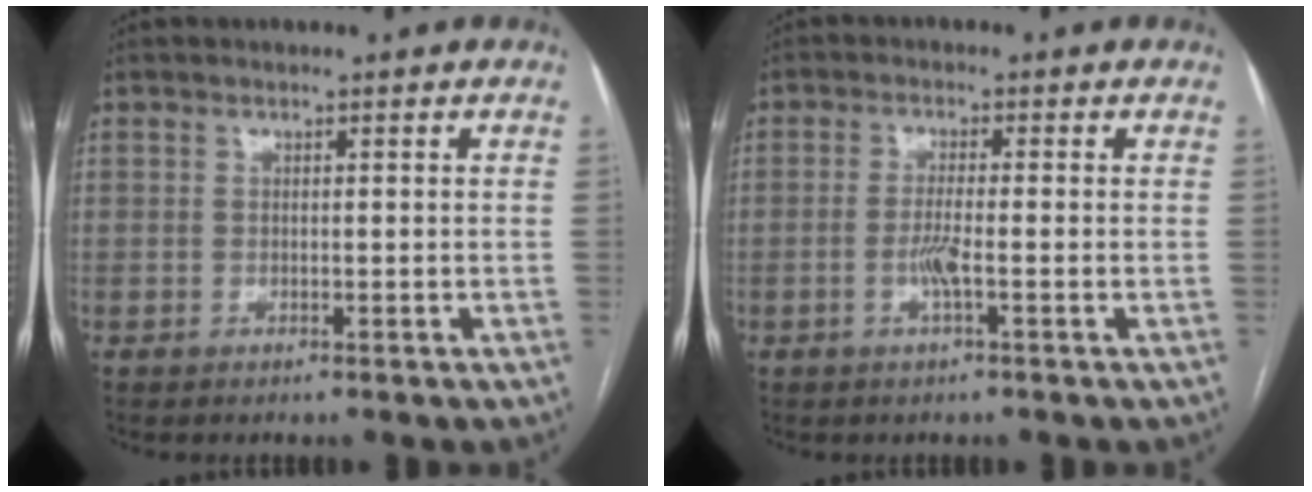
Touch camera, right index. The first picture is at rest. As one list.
[{"total": 3.0, "force": [-0.9, 0.0, 2.8], "torque": [-0.060, -0.005, -0.021]}]